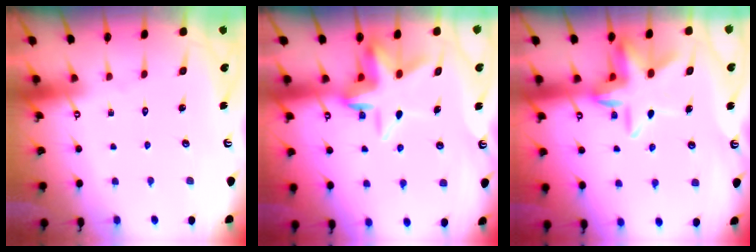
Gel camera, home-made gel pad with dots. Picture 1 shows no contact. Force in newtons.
{"total": 8.5, "press": 8.1, "slide": 2.7}
{"total": 11.1, "press": 10.8, "slide": 2.5}